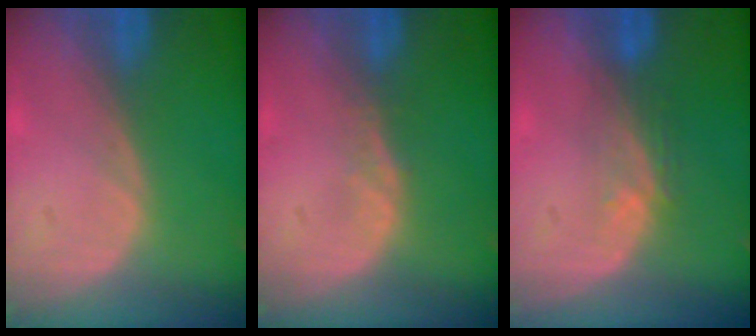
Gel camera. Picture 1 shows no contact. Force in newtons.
{"total": 1.1, "press": 1.1, "slide": 0.1}
{"total": 3.4, "press": 3.0, "slide": 1.7}